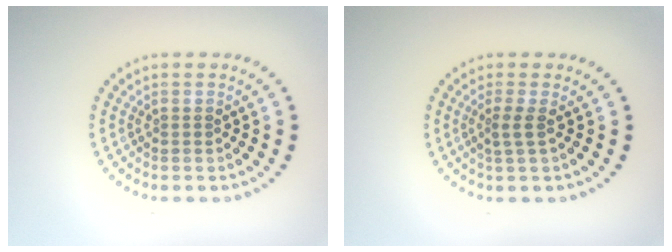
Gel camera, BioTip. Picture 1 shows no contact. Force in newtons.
{"total": 1.4, "press": 1.0, "slide": 1.0}